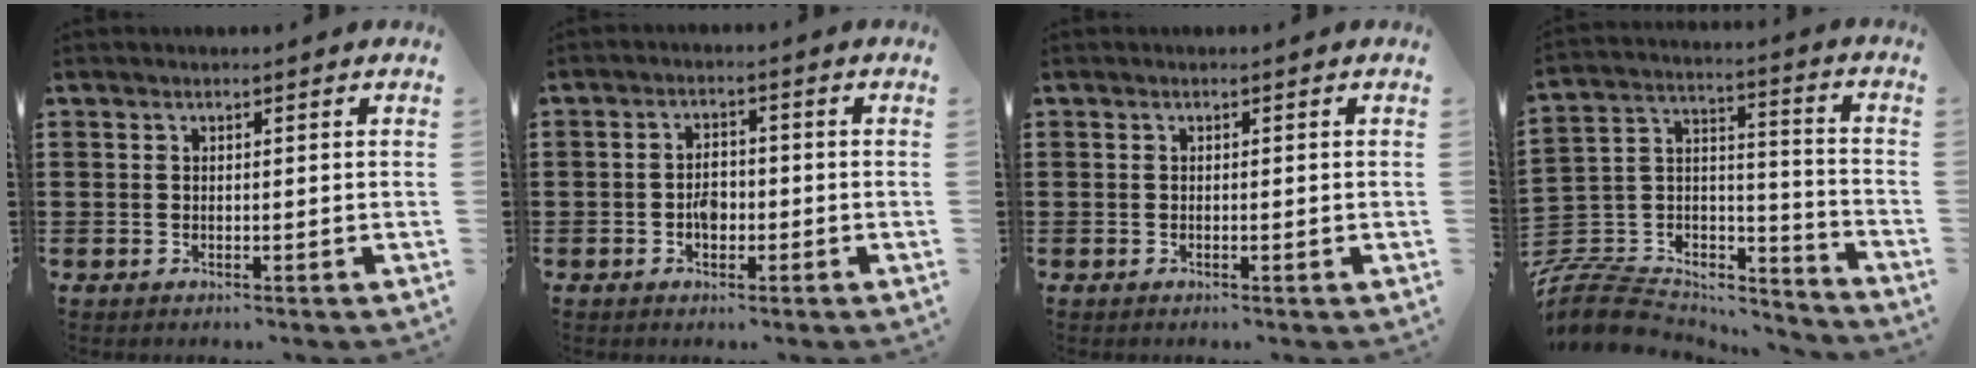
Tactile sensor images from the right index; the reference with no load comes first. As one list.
[{"total": 2.7, "force": [-0.7, 1.6, 2.1], "torque": [-0.032, 0.000, -0.016]}, {"total": 0.0}, {"total": 8.5, "force": [-7.3, 3.8, 2.0], "torque": [-0.057, 0.005, -0.144]}]